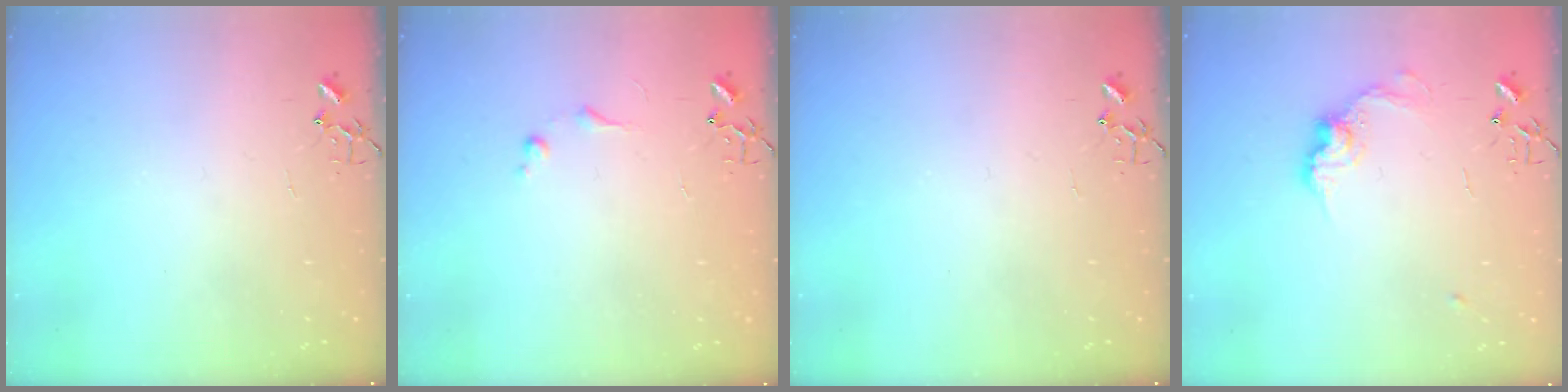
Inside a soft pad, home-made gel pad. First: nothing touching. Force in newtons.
{"total": 7.4, "press": 7.4, "slide": 0.9}
{"total": 0.0}
{"total": 10.7, "press": 10.7, "slide": 0.5}